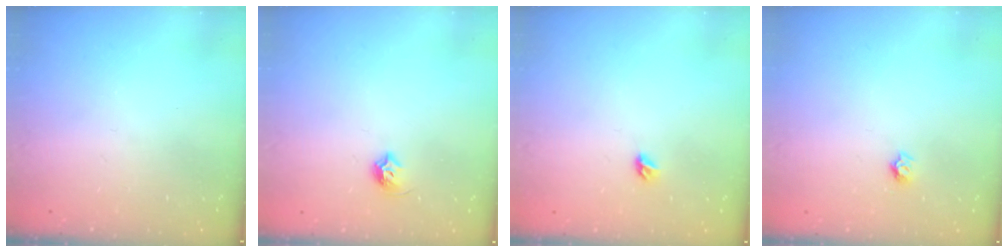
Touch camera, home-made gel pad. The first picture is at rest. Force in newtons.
{"total": 6.0, "press": 5.9, "slide": 1.1}
{"total": 3.8, "press": 3.8, "slide": 0.7}
{"total": 3.7, "press": 3.6, "slide": 0.2}